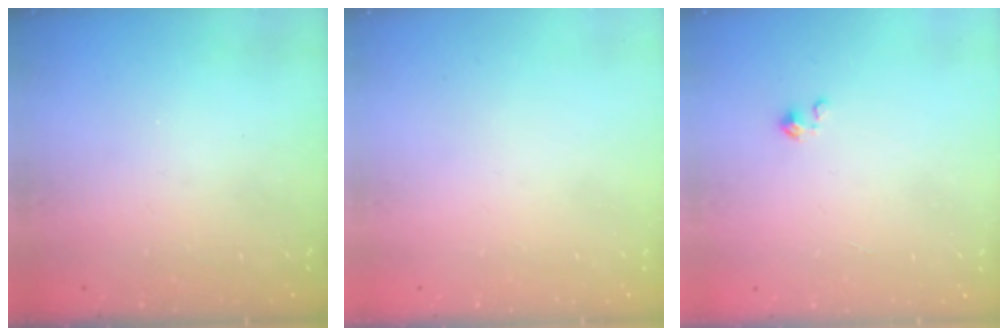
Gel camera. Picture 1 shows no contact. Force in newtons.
{"total": 0.0}
{"total": 0.0}